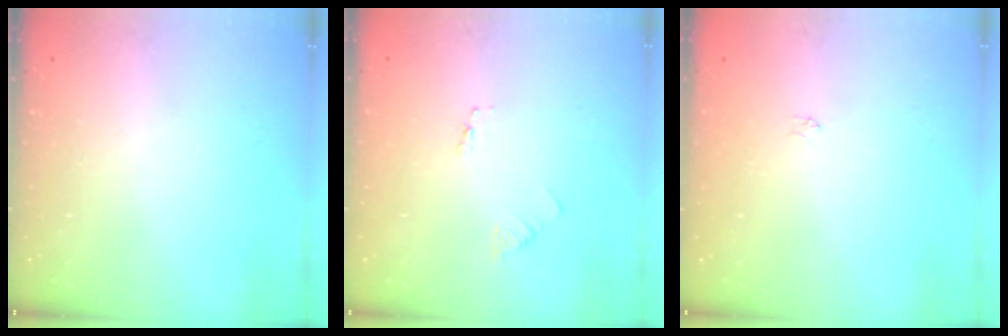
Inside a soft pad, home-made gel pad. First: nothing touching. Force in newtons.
{"total": 1.8, "press": 1.8, "slide": 0.2}
{"total": 2.2, "press": 2.2, "slide": 0.3}